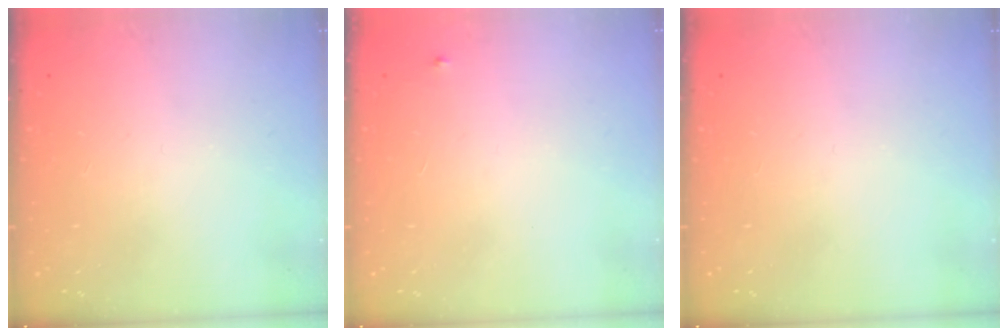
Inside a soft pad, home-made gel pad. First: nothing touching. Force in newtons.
{"total": 3.2, "press": 3.2, "slide": 0.2}
{"total": 0.0}